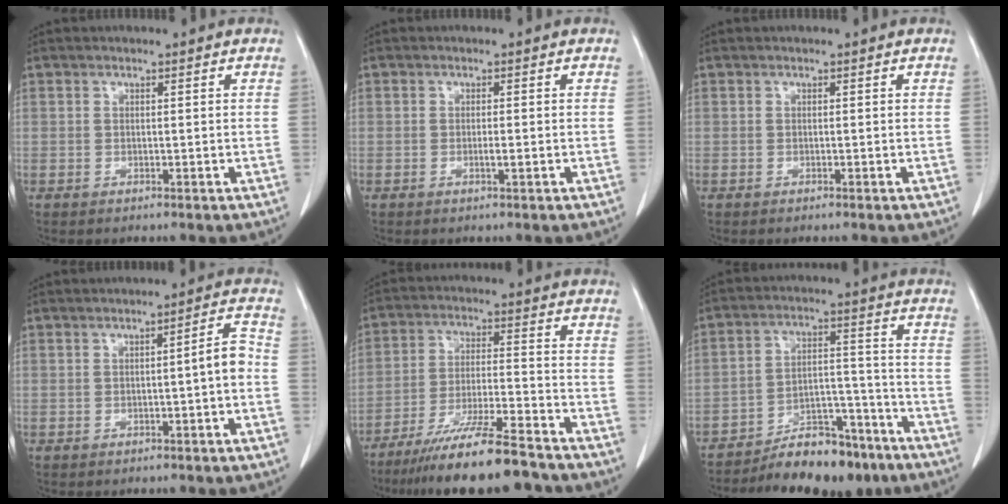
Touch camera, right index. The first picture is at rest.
{"total": 1.1, "force": [-0.3, 0.1, 1.1], "torque": [-0.020, -0.002, -0.004]}
{"total": 0.0}
{"total": 3.5, "force": [-0.8, 0.1, 3.4], "torque": [-0.042, 0.010, -0.012]}
{"total": 15.1, "force": [-12.5, 0.6, 8.3], "torque": [-0.145, -0.023, -0.209]}
{"total": 13.4, "force": [-11.2, 4.6, 5.7], "torque": [-0.068, 0.045, -0.175]}